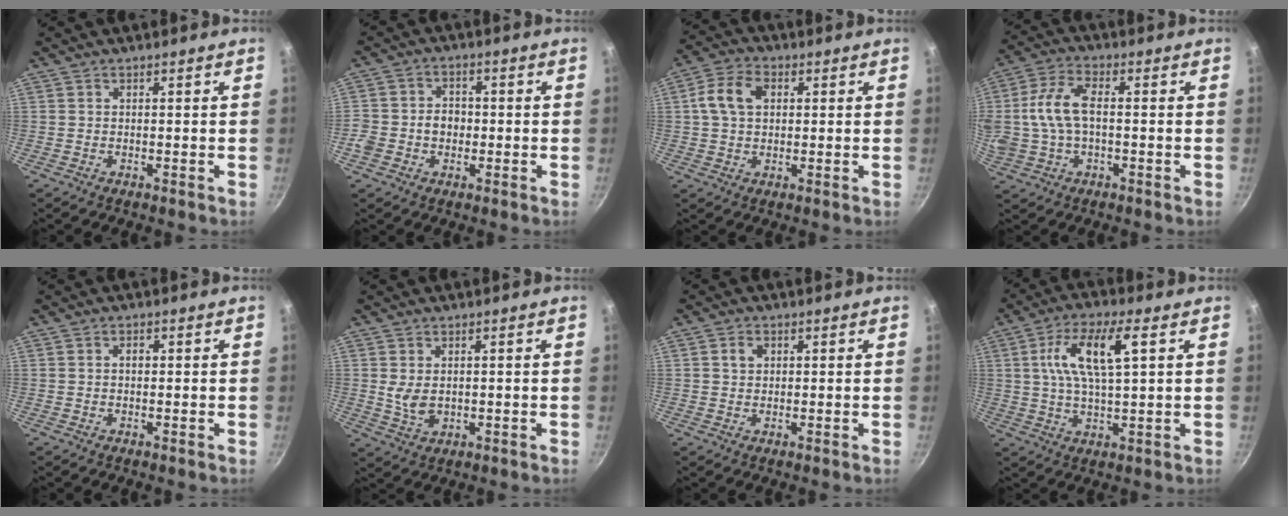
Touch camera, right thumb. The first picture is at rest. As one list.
[{"total": 6.8, "force": [-1.0, 5.6, 3.8], "torque": [-0.048, 0.027, -0.018]}, {"total": 8.0, "force": [1.6, 5.5, 5.6], "torque": [-0.104, 0.016, 0.026]}, {"total": 10.6, "force": [0.2, 5.8, 8.8], "torque": [-0.196, 0.026, 0.005]}, {"total": 1.1, "force": [0.1, 0.8, 0.8], "torque": [-0.007, 0.004, -0.001]}, {"total": 3.8, "force": [0.5, 2.6, 2.8], "torque": [-0.046, -0.008, 0.018]}, {"total": 2.3, "force": [0.7, 1.8, 1.3], "torque": [-0.016, 0.000, 0.013]}, {"total": 12.1, "force": [3.4, 3.9, 11.0], "torque": [-0.219, 0.006, 0.063]}]